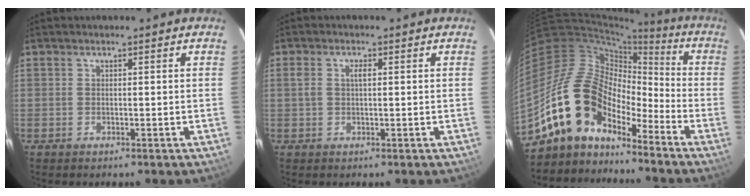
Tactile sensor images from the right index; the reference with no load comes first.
{"total": 2.3, "force": [0.4, 1.1, 2.0], "torque": [-0.039, 0.005, 0.007]}
{"total": 15.9, "force": [-11.7, 8.2, 7.0], "torque": [-0.130, 0.013, -0.221]}